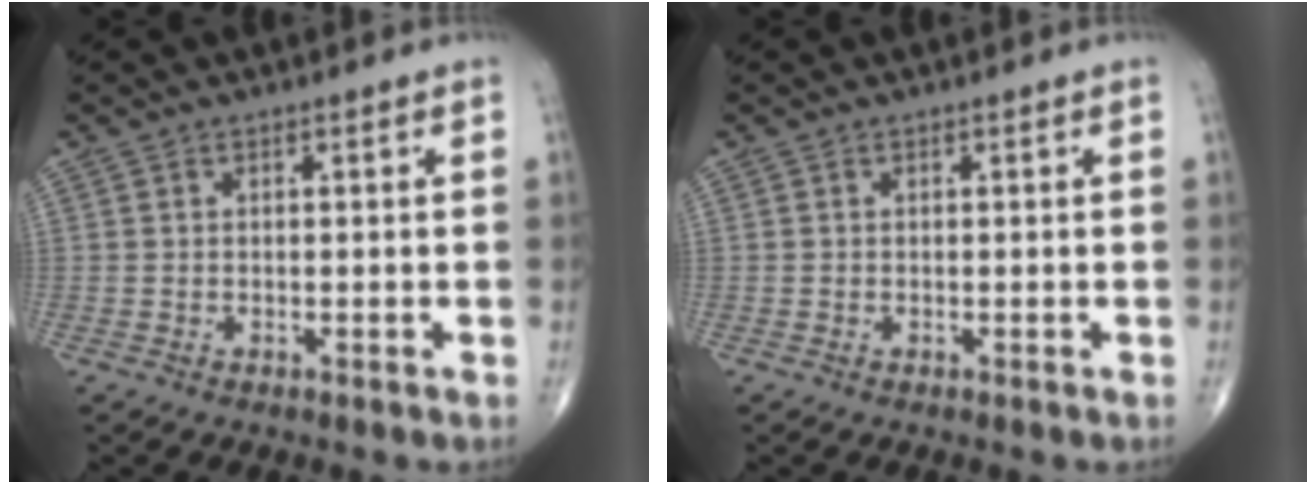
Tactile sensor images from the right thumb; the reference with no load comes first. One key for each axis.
{"total": 0.0}